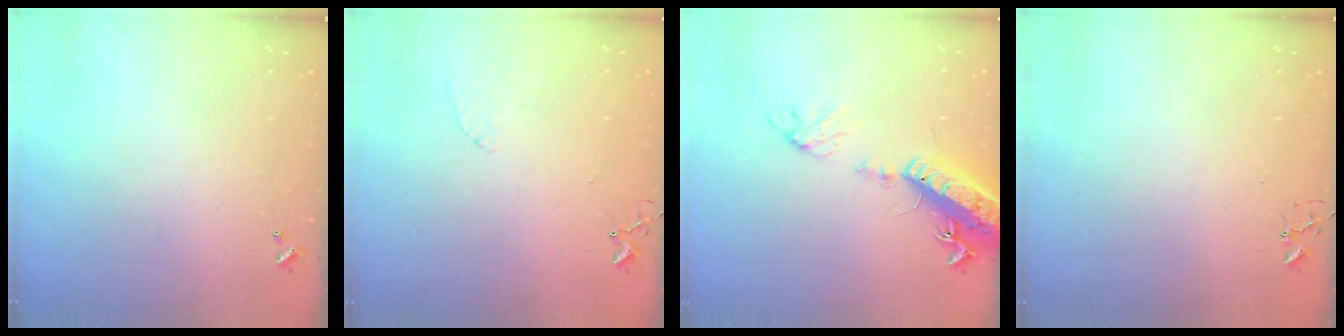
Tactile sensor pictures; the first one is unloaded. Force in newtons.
{"total": 5.0, "press": 4.9, "slide": 0.7}
{"total": 17.9, "press": 17.4, "slide": 3.9}
{"total": 3.9, "press": 3.9, "slide": 0.3}